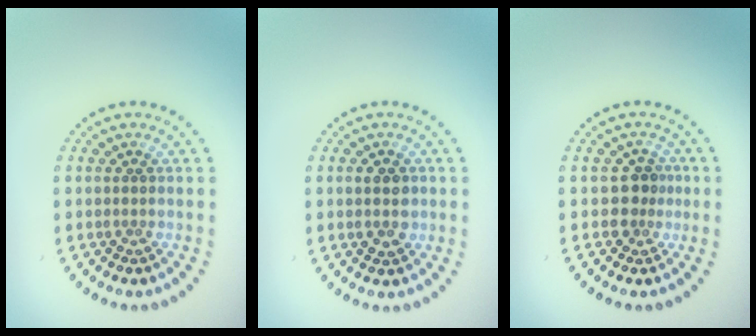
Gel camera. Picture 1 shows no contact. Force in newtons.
{"total": 2.6, "press": 2.6, "slide": 0.1}
{"total": 1.9, "press": 1.5, "slide": 1.1}